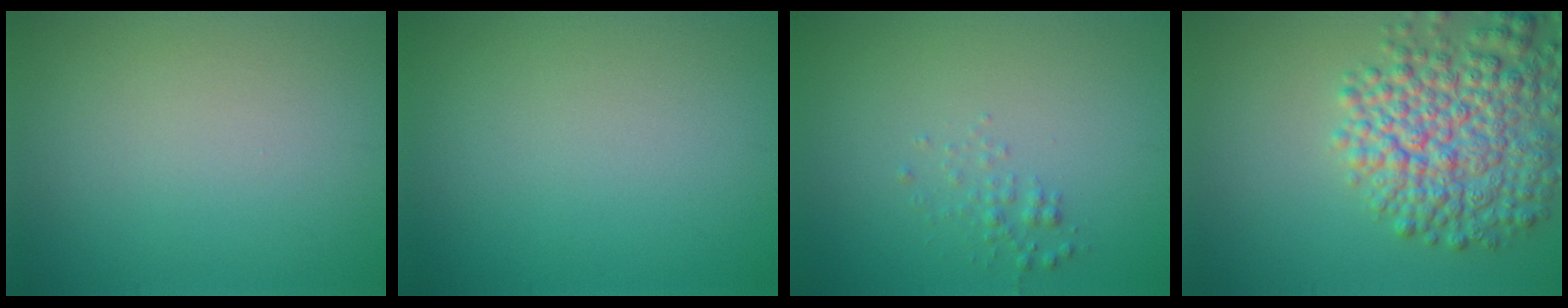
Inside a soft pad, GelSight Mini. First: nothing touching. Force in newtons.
{"total": 0.0}
{"total": 1.1, "press": 1.1, "slide": 0.0}
{"total": 8.2, "press": 8.2, "slide": 0.4}